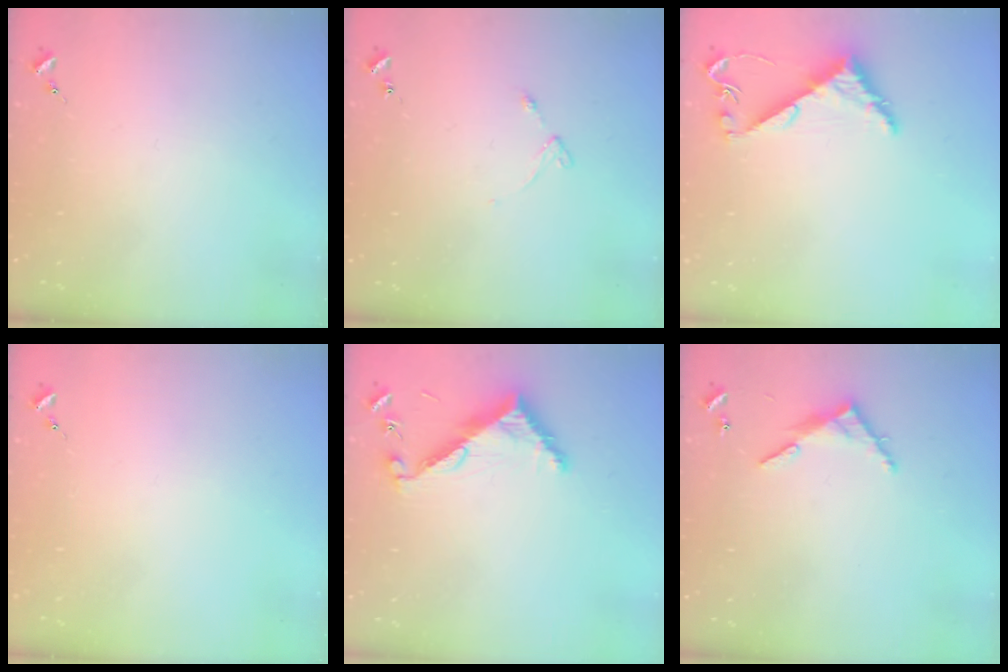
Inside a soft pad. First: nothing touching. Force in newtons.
{"total": 4.3, "press": 4.2, "slide": 0.5}
{"total": 5.2, "press": 5.2, "slide": 0.4}
{"total": 0.0}
{"total": 8.0, "press": 7.9, "slide": 0.4}
{"total": 6.9, "press": 6.9, "slide": 0.5}